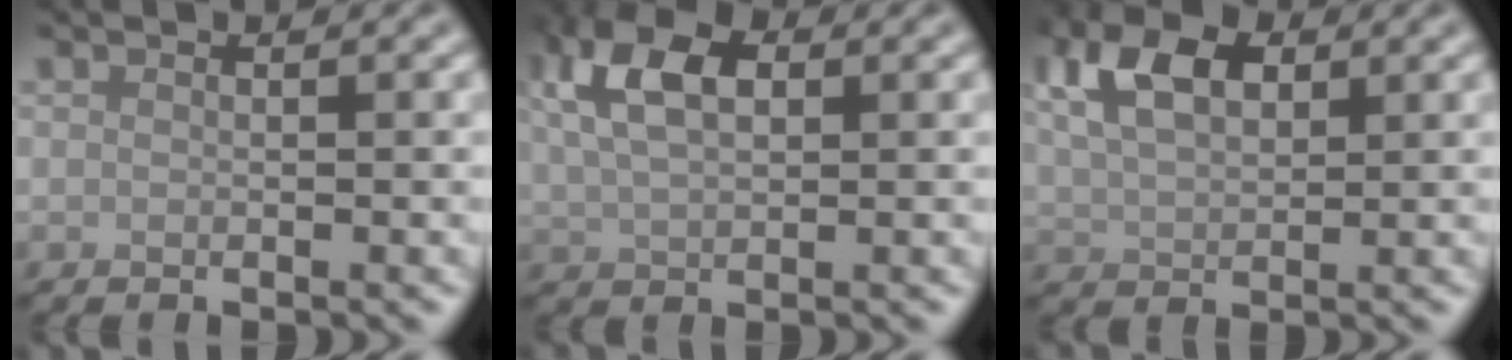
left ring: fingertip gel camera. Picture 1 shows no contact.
{"total": 7.0, "force": [2.3, 4.1, 5.2], "torque": [-0.123, 0.016, 0.038]}
{"total": 6.4, "force": [2.5, 3.8, 4.5], "torque": [-0.103, 0.013, 0.043]}